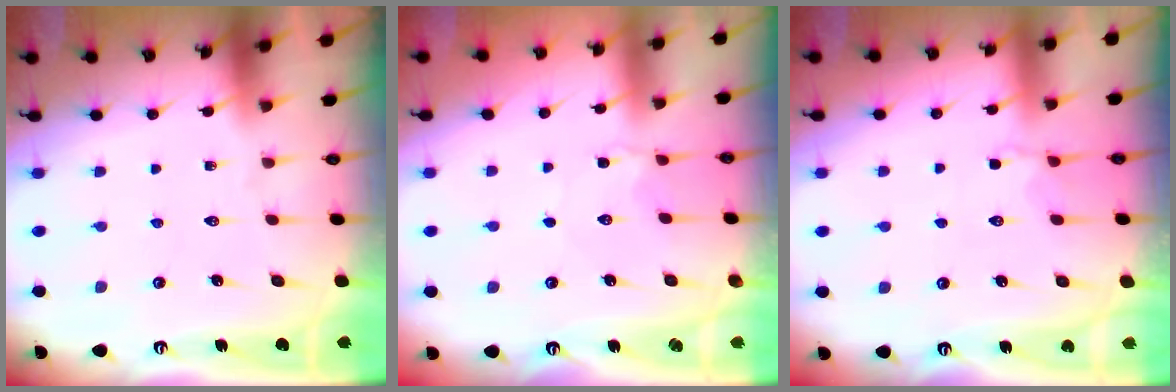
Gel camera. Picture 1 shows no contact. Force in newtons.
{"total": 2.1, "press": 2.1, "slide": 0.2}
{"total": 2.7, "press": 2.3, "slide": 1.4}